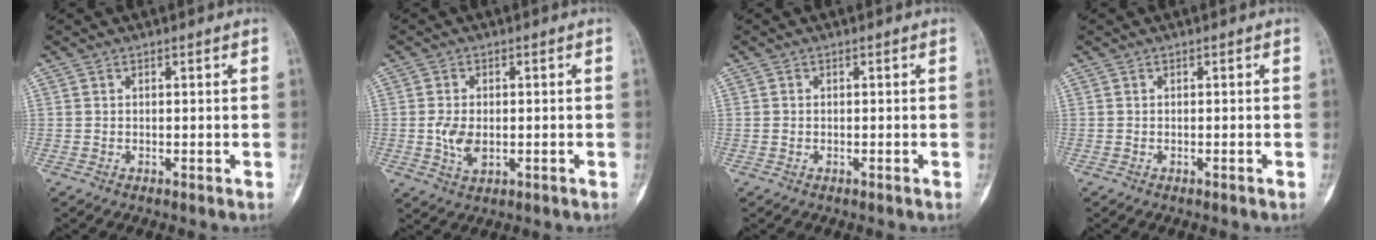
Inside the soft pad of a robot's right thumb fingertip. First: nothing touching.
{"total": 5.0, "force": [-0.7, 2.9, 4.0], "torque": [-0.077, -0.001, -0.011]}
{"total": 0.5, "force": [-0.2, 0.4, 0.3], "torque": [-0.006, 0.007, -0.003]}
{"total": 0.0}